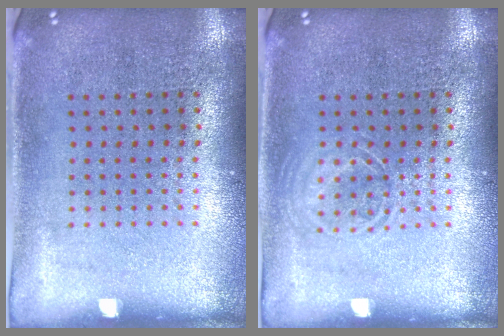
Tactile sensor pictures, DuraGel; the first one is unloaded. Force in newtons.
{"total": 1.6, "press": 1.6, "slide": 0.2}